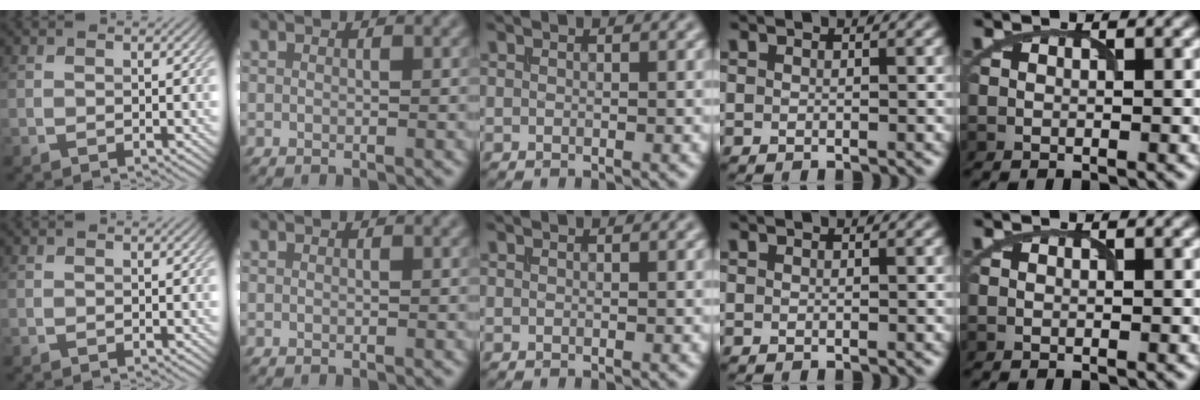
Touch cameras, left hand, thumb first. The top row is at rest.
{}